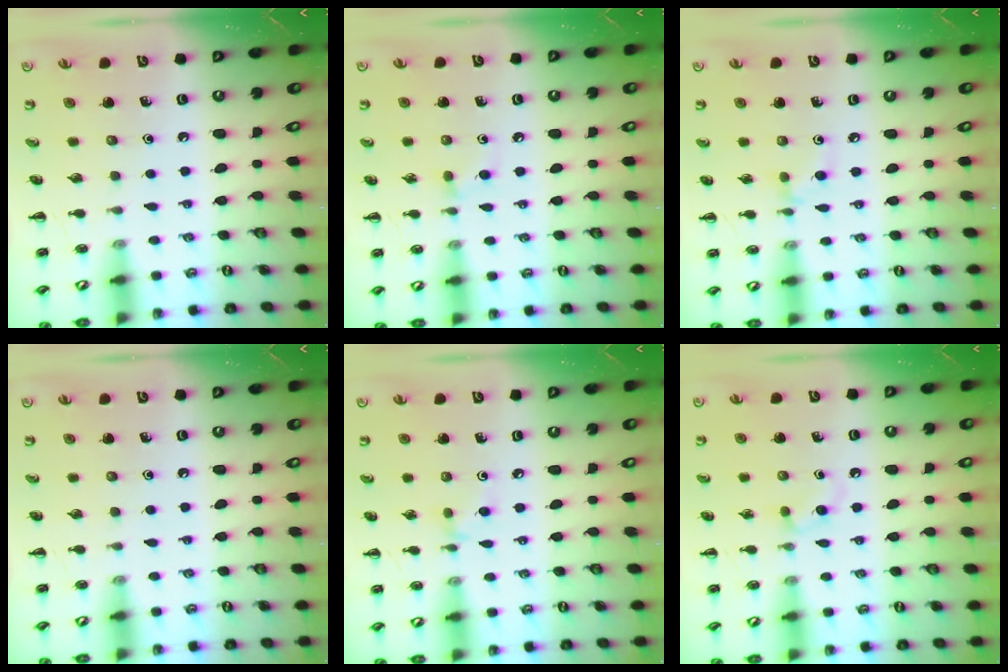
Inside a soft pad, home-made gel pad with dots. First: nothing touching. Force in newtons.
{"total": 4.2, "press": 3.9, "slide": 1.7}
{"total": 4.3, "press": 3.9, "slide": 1.7}
{"total": 0.0}
{"total": 3.4, "press": 3.2, "slide": 1.2}
{"total": 2.9, "press": 2.6, "slide": 1.3}